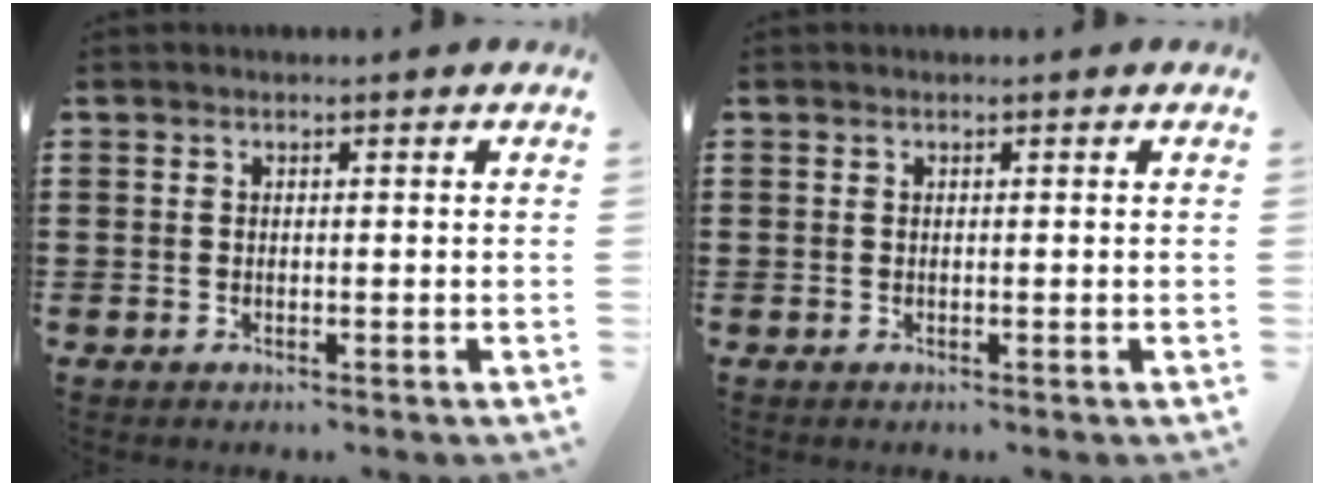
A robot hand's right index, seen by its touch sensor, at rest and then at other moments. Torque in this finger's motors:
{"motor_torque": [-0.02, 0.01, 0.00, 0.00]}